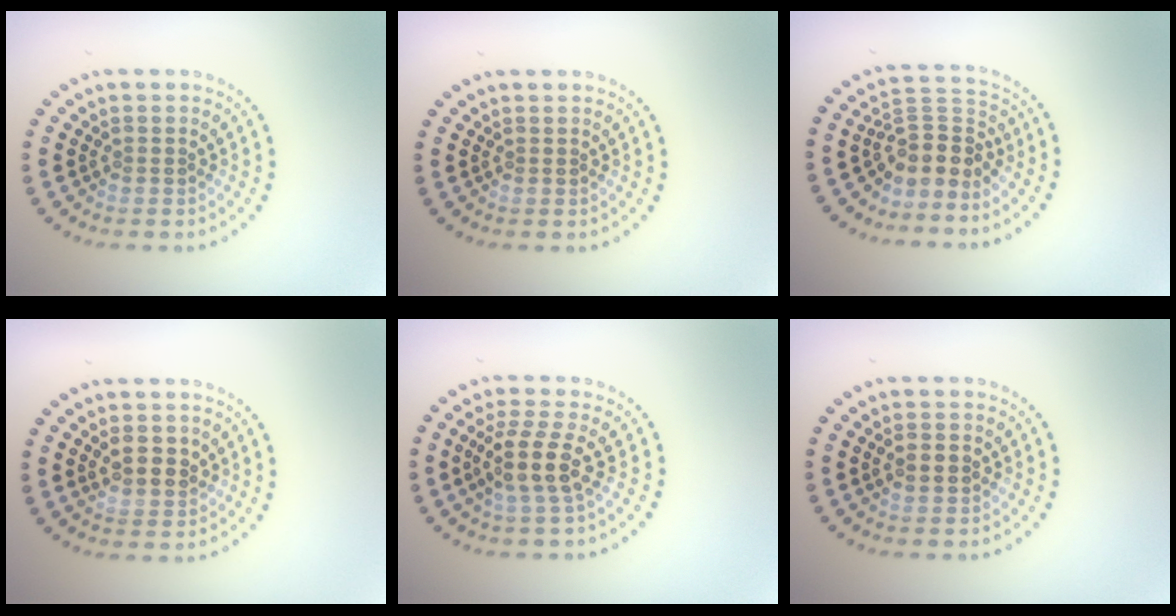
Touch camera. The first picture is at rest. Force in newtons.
{"total": 0.0}
{"total": 3.5, "press": 2.5, "slide": 2.4}
{"total": 2.0, "press": 1.9, "slide": 0.6}
{"total": 3.5, "press": 2.9, "slide": 2.1}
{"total": 2.1, "press": 2.1, "slide": 0.1}